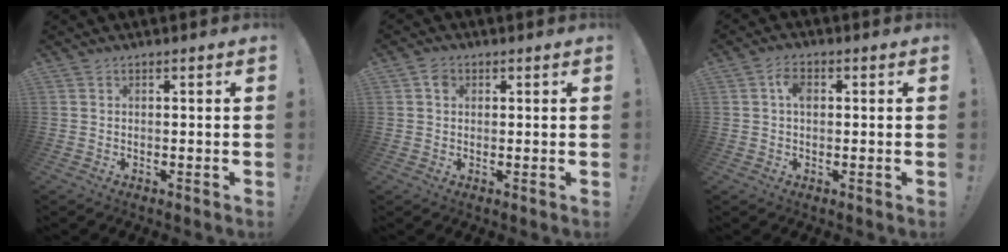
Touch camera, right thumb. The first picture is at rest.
{"total": 2.5, "force": [0.7, 2.1, 1.2], "torque": [-0.012, 0.001, 0.010]}
{"total": 4.1, "force": [0.7, 2.6, 3.1], "torque": [-0.051, 0.007, 0.010]}